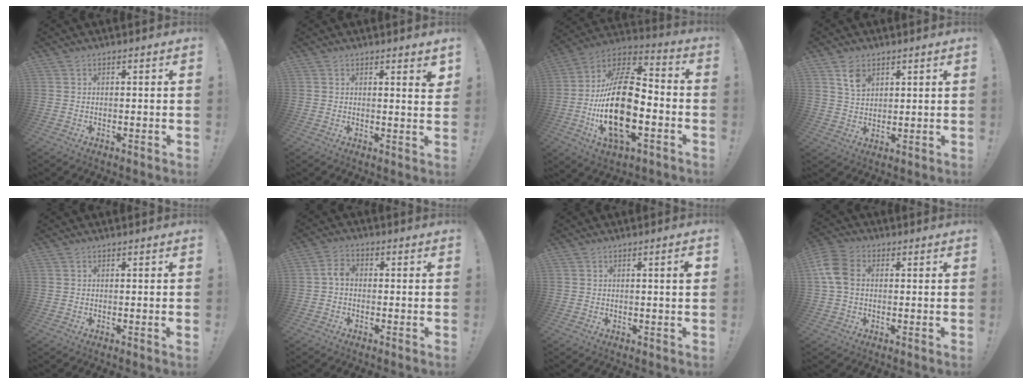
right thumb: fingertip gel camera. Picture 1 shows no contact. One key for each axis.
{"total": 2.5, "fx": 1.8, "fy": 0.1, "fz": 1.7, "tx": -0.011, "ty": -0.017, "tz": 0.025}
{"total": 25.0, "fx": -4.6, "fy": 12.4, "fz": 21.2, "tx": -0.416, "ty": 0.021, "tz": -0.076}
{"total": 6.5, "fx": 3.7, "fy": 4.5, "fz": 2.8, "tx": -0.045, "ty": -0.011, "tz": 0.069}
{"total": 0.7, "fx": -0.1, "fy": -0.1, "fz": 0.7, "tx": -0.011, "ty": -0.001, "tz": -0.004}
{"total": 3.9, "fx": -0.7, "fy": 2.4, "fz": 3.0, "tx": -0.062, "ty": 0.015, "tz": -0.014}
{"total": 2.2, "fx": 0.4, "fy": -0.2, "fz": 2.2, "tx": -0.039, "ty": 0.000, "tz": 0.003}
{"total": 8.7, "fx": 1.1, "fy": 6.1, "fz": 6.1, "tx": -0.137, "ty": 0.009, "tz": 0.026}